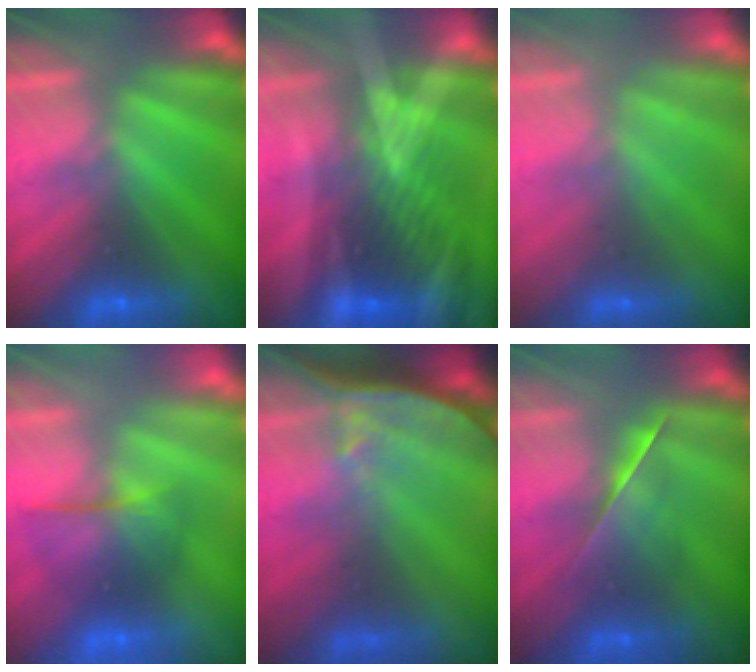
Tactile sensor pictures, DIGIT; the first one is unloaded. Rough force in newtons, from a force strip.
{"total": 2.9}
{"total": 2.3}
{"total": 2.2}
{"total": 7.4}
{"total": 2.1}